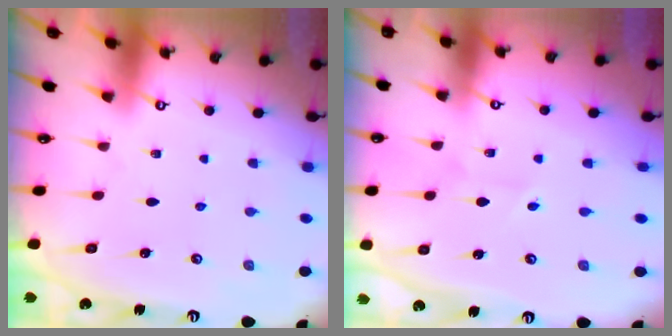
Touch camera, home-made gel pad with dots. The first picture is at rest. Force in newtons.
{"total": 2.3, "press": 2.3, "slide": 0.3}